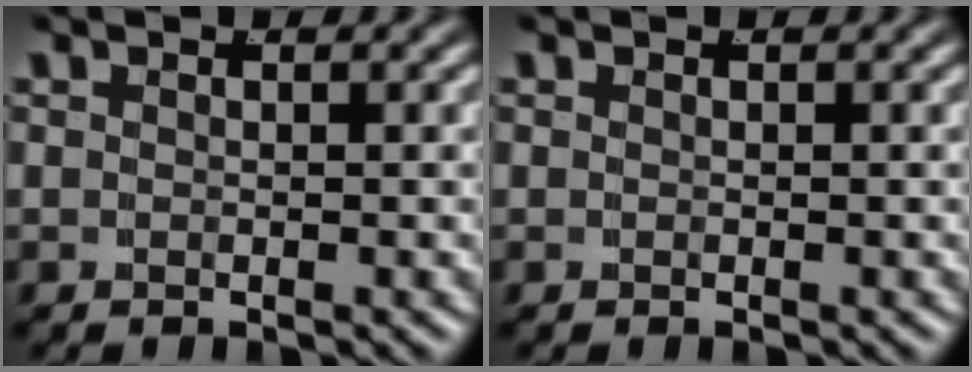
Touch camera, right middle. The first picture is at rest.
{"total": 0.0}